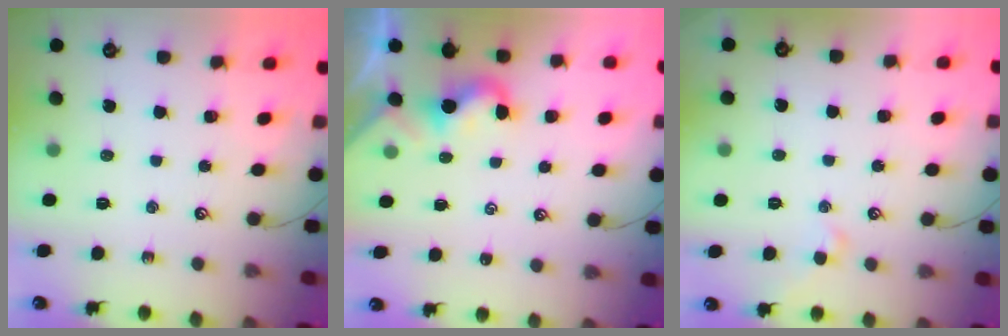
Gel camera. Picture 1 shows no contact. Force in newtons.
{"total": 0.5, "press": 0.4, "slide": 0.4}
{"total": 1.0, "press": 0.9, "slide": 0.3}